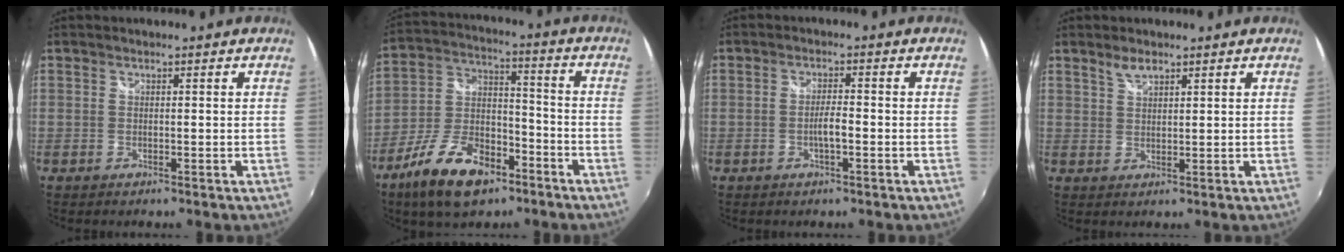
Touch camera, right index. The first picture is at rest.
{"total": 16.4, "force": [-10.0, 7.6, 10.4], "torque": [-0.217, -0.004, -0.175]}
{"total": 2.9, "force": [-1.1, 0.4, 2.6], "torque": [-0.048, -0.001, -0.020]}
{"total": 2.6, "force": [2.0, 1.1, 1.3], "torque": [-0.022, 0.003, 0.037]}